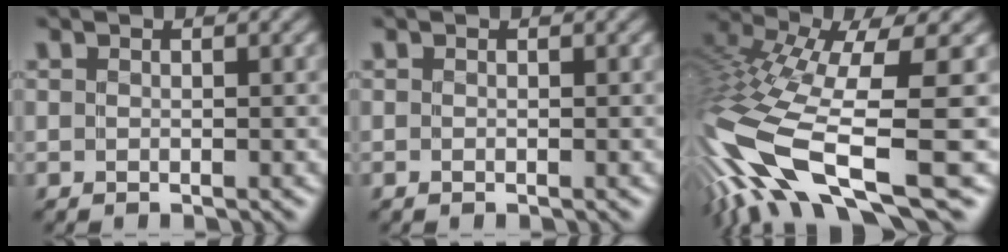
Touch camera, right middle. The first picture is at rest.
{"total": 0.0}
{"total": 13.2, "force": [-4.6, 3.8, 11.7], "torque": [-0.255, 0.002, -0.069]}